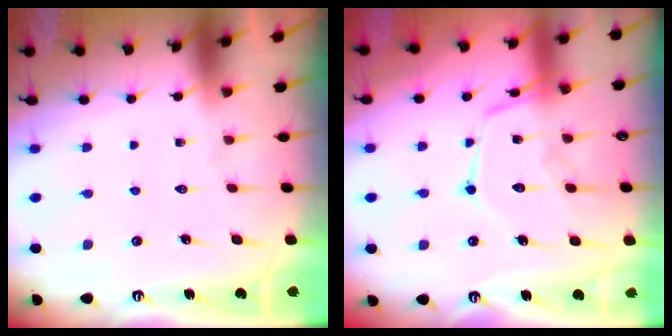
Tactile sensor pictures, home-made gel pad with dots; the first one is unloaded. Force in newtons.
{"total": 15.8, "press": 15.7, "slide": 1.4}